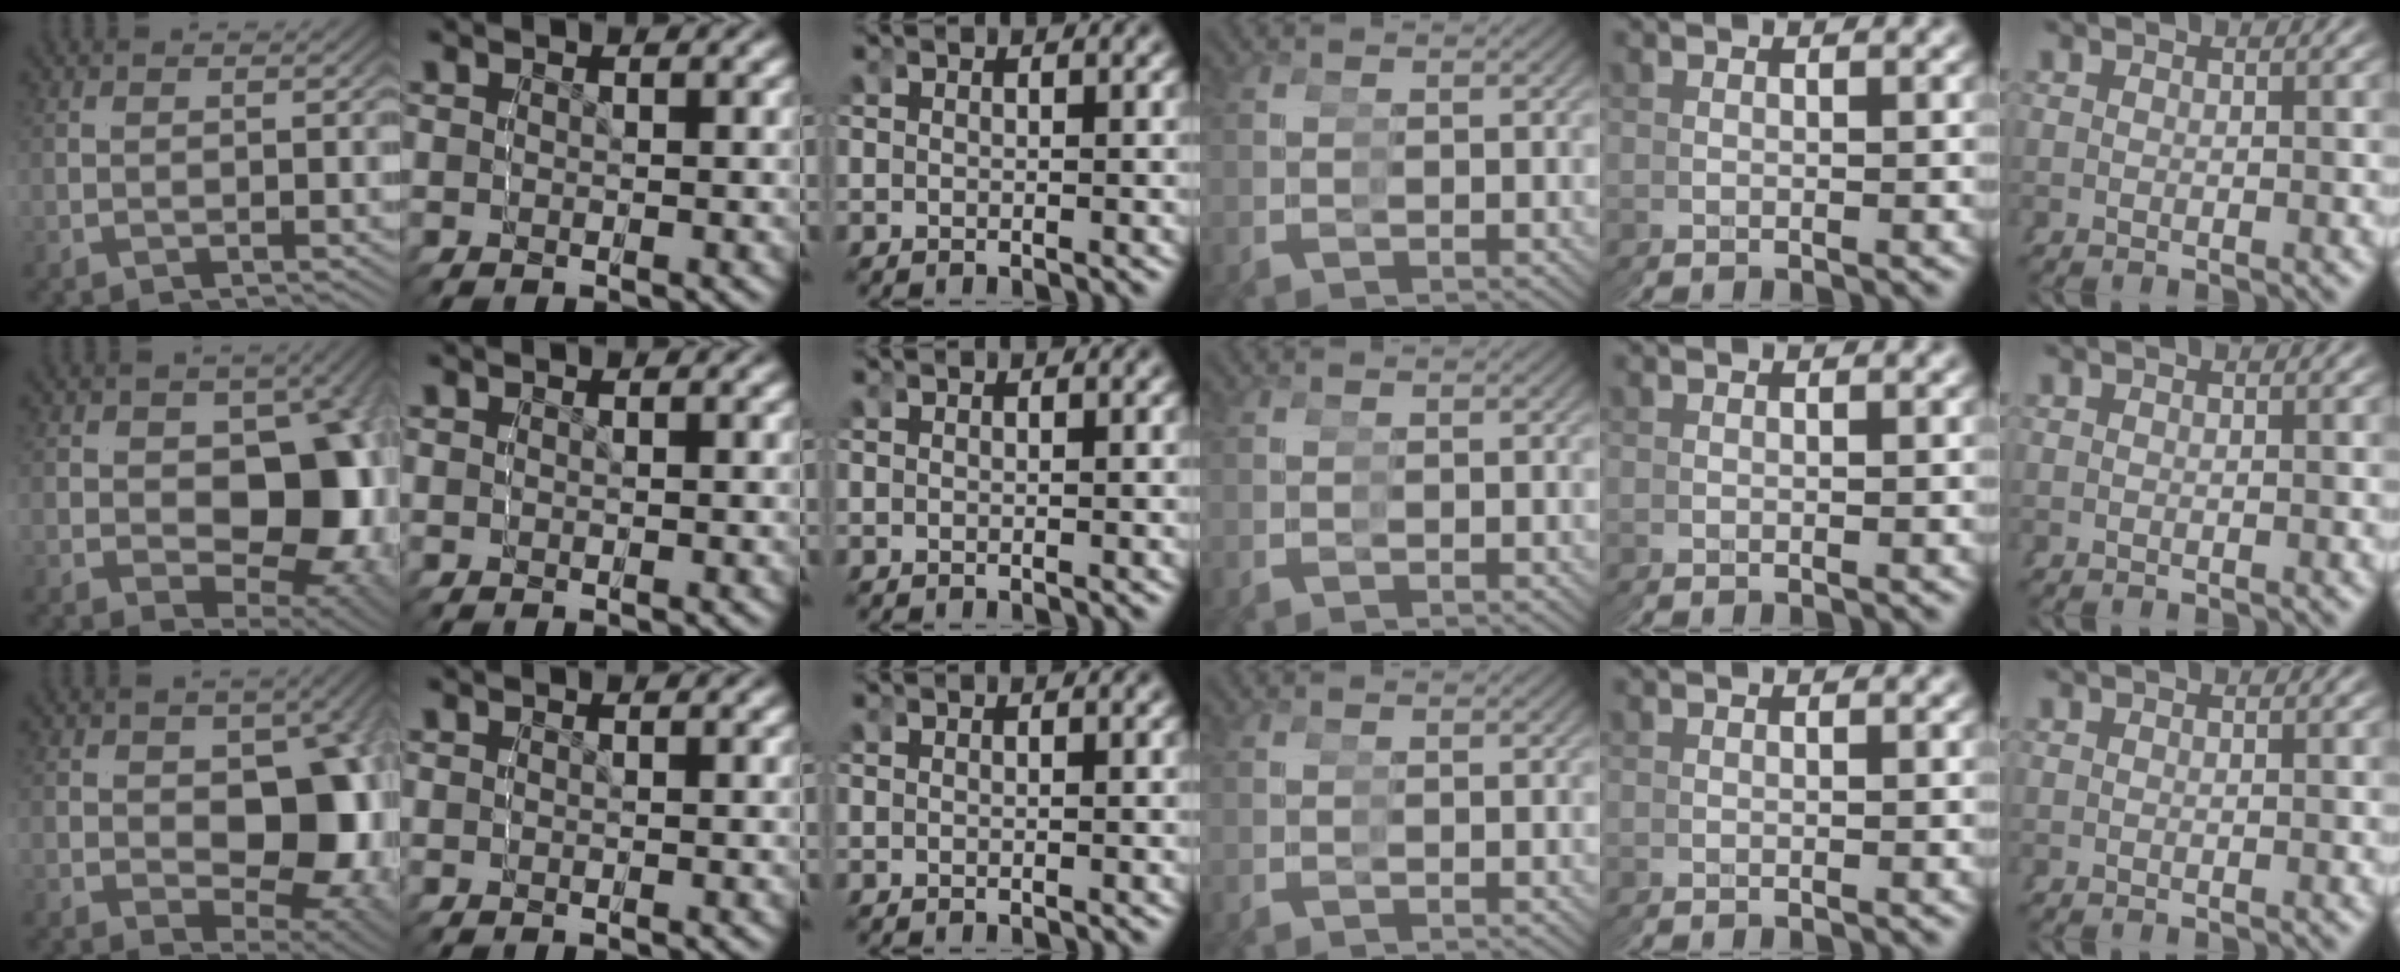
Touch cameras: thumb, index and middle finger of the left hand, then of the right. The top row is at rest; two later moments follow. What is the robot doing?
{"motion": "grasp_and_lifting", "object": "condiment"}